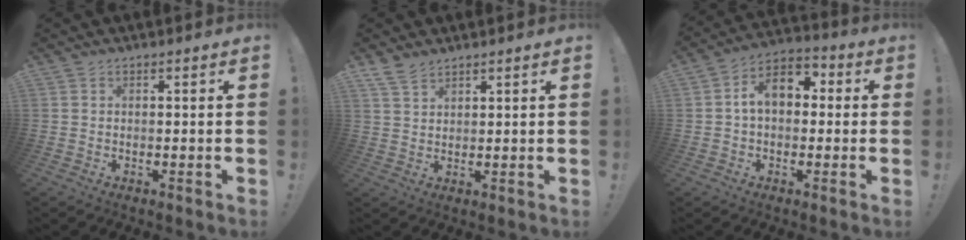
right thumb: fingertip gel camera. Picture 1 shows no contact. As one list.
[{"total": 4.4, "force": [3.6, 1.7, 1.9], "torque": [-0.045, -0.015, 0.071]}, {"total": 9.6, "force": [1.6, 6.4, 7.0], "torque": [-0.114, 0.013, 0.033]}]